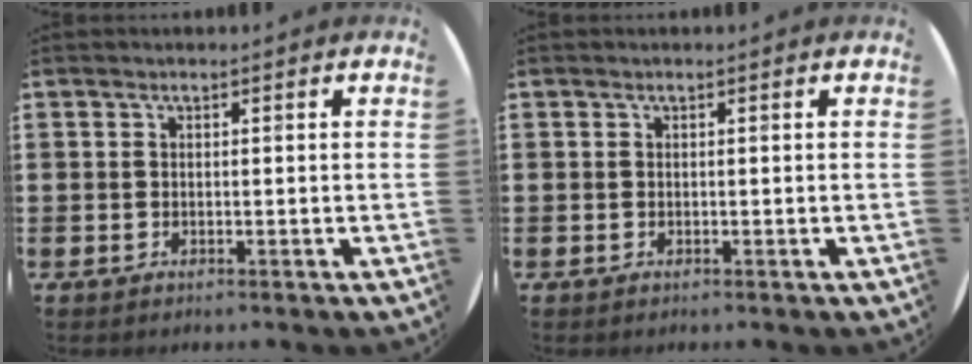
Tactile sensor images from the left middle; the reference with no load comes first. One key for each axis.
{"total": 0.0}